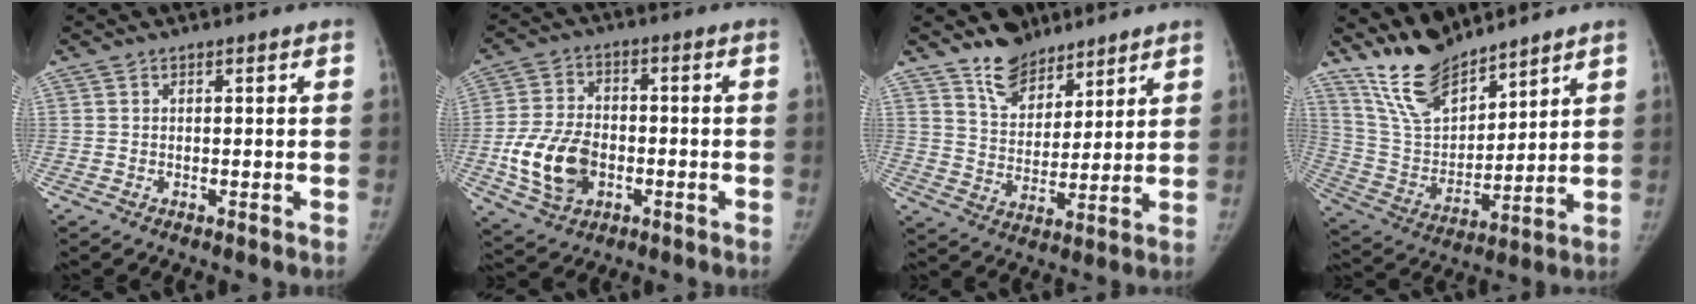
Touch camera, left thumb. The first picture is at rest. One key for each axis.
{"total": 12.6, "fx": -3.4, "fy": 8.7, "fz": 8.5, "tx": -0.148, "ty": 0.013, "tz": -0.058}
{"total": 9.5, "fx": 7.4, "fy": 5.2, "fz": 2.9, "tx": -0.016, "ty": -0.056, "tz": 0.137}
{"total": 13.2, "fx": 11.4, "fy": 4.5, "fz": 4.9, "tx": -0.066, "ty": -0.067, "tz": 0.233}